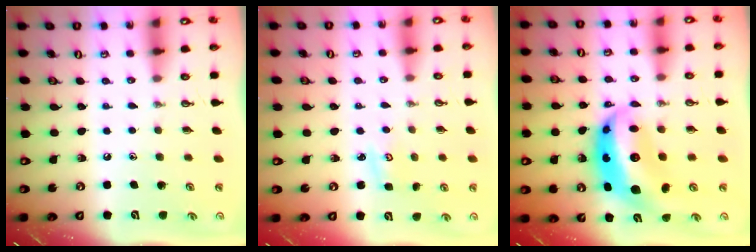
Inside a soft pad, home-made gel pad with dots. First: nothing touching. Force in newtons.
{"total": 2.6, "press": 2.6, "slide": 0.2}
{"total": 13.4, "press": 13.3, "slide": 1.4}